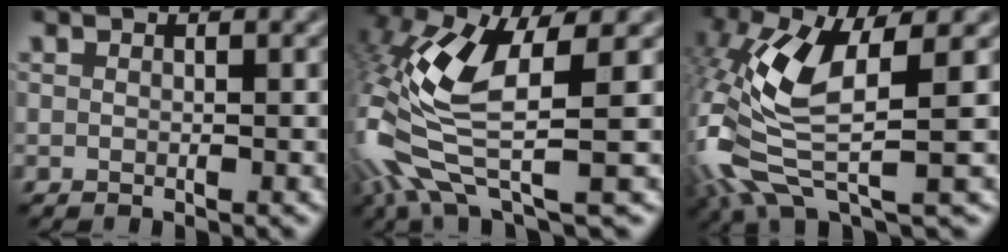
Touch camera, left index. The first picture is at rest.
{"total": 10.2, "force": [-1.9, 3.5, 9.4], "torque": [-0.224, -0.011, -0.049]}
{"total": 9.9, "force": [-0.8, 3.6, 9.2], "torque": [-0.220, -0.010, -0.030]}